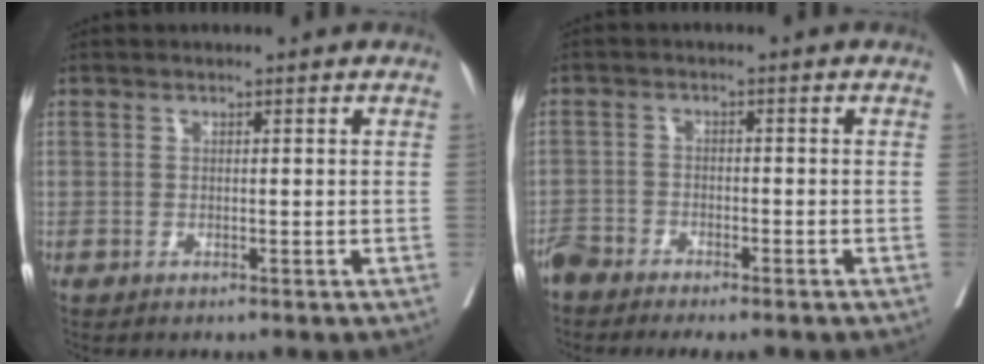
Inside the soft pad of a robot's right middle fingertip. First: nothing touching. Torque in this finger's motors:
{"motor_torque": [0.98, -0.98, 0.40, 0.07]}